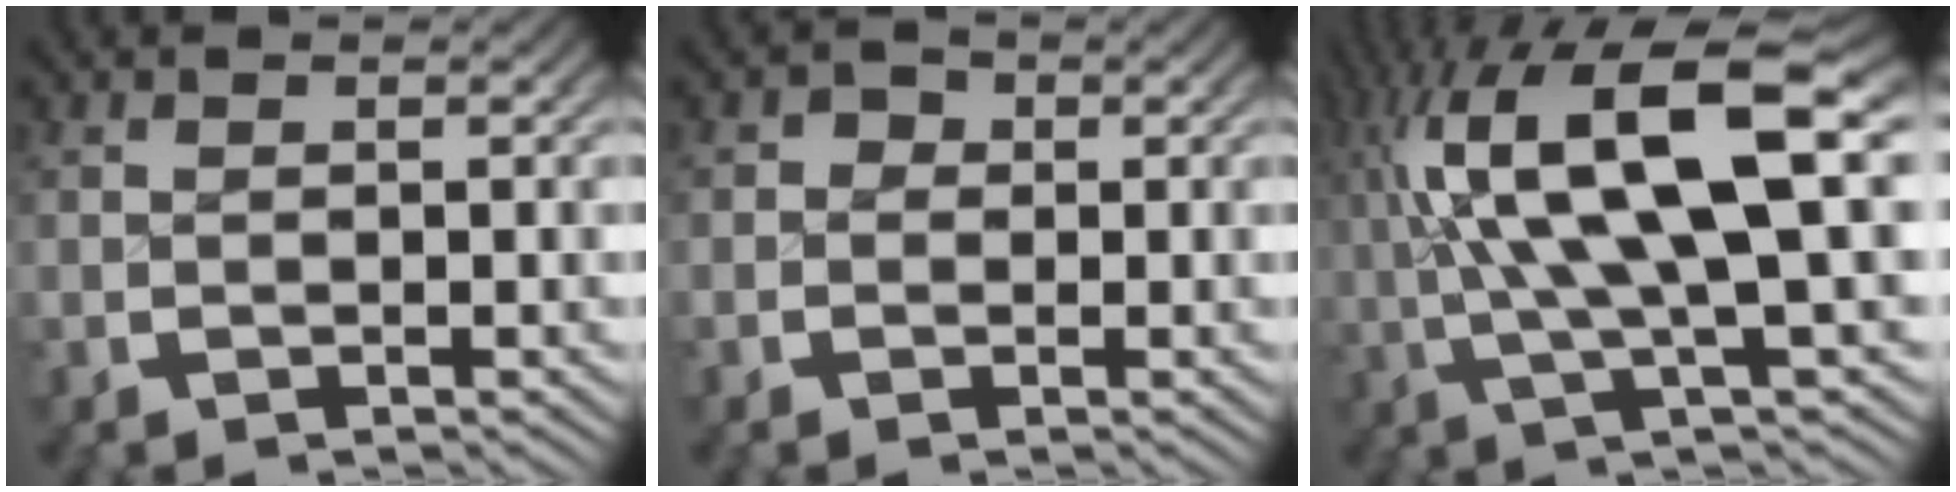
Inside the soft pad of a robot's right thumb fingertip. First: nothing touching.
{"total": 1.7, "force": [0.0, 1.6, 0.6], "torque": [-0.004, -0.002, -0.007]}
{"total": 13.8, "force": [1.9, 5.9, 12.3], "torque": [-0.214, -0.003, 0.029]}